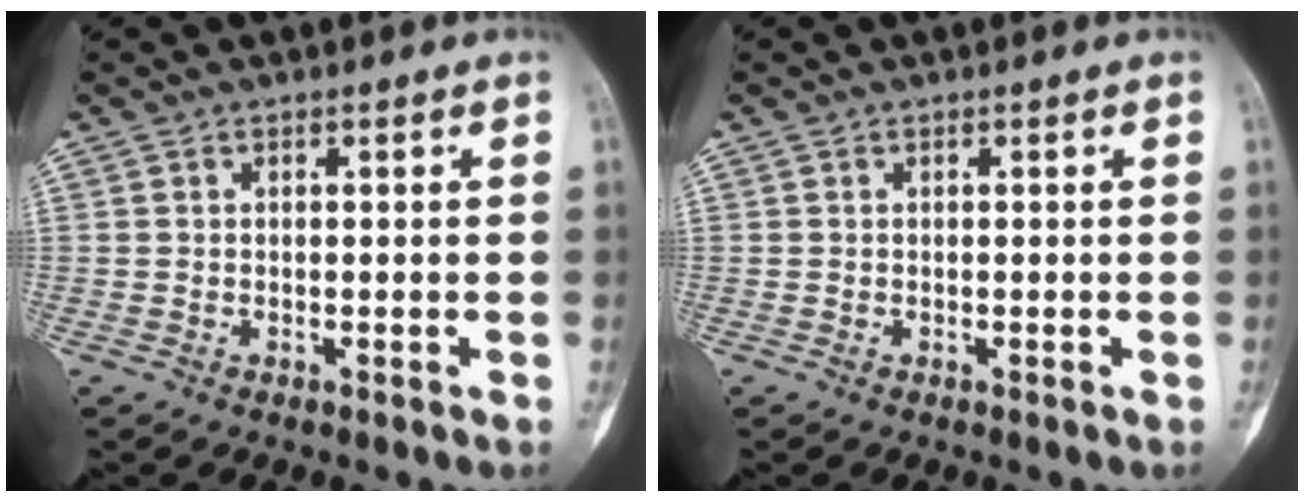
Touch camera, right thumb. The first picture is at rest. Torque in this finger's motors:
{"motor_torque": [0.12, -0.12, 0.04, -0.04, 0.00]}